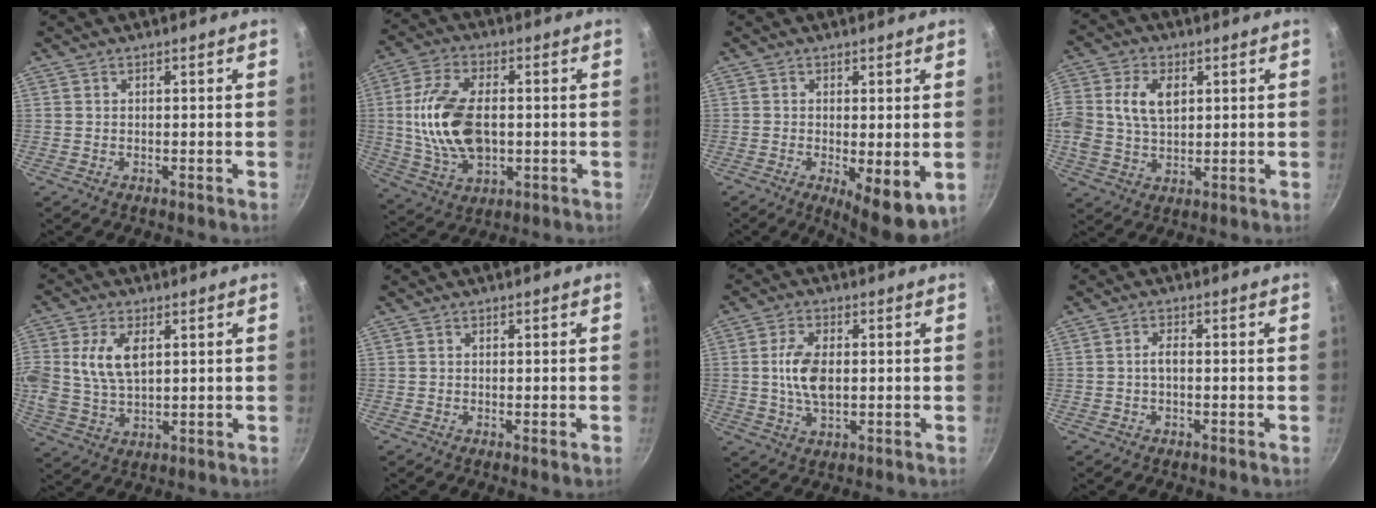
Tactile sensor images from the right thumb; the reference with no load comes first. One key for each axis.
{"total": 15.6, "fx": 0.3, "fy": 8.8, "fz": 12.9, "tx": -0.251, "ty": 0.001, "tz": 0.013}
{"total": 8.9, "fx": -2.4, "fy": 3.0, "fz": 8.1, "tx": -0.115, "ty": -0.023, "tz": -0.029}
{"total": 11.7, "fx": 2.7, "fy": 7.7, "fz": 8.4, "tx": -0.176, "ty": 0.002, "tz": 0.054}
{"total": 9.9, "fx": 2.4, "fy": 5.7, "fz": 7.7, "tx": -0.155, "ty": 0.000, "tz": 0.052}
{"total": 0.8, "fx": -0.2, "fy": 0.0, "fz": 0.8, "tx": -0.012, "ty": -0.002, "tz": -0.002}
{"total": 7.7, "fx": 0.4, "fy": 4.1, "fz": 6.5, "tx": -0.129, "ty": -0.001, "tz": 0.008}
{"total": 1.9, "fx": -0.3, "fy": 0.9, "fz": 1.6, "tx": -0.026, "ty": 0.007, "tz": -0.008}